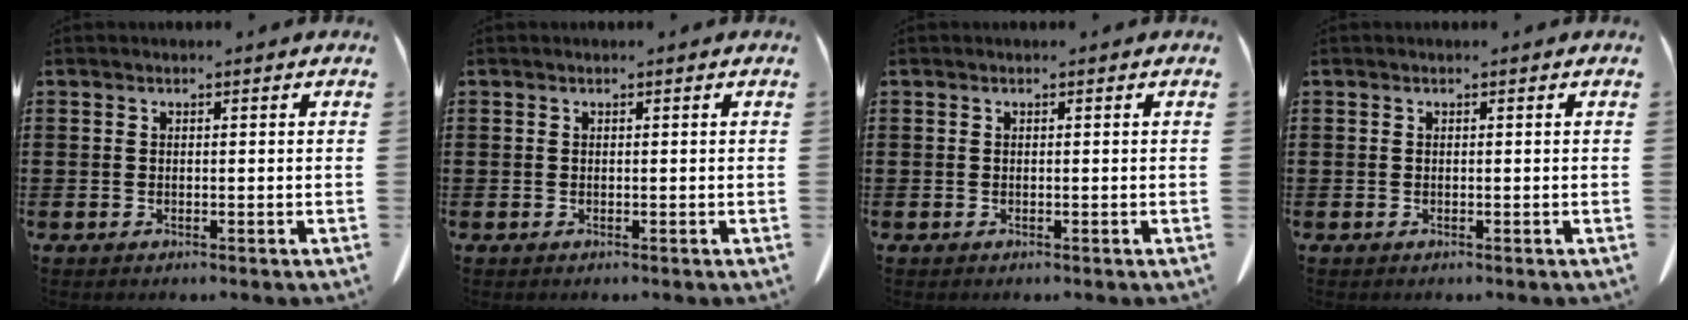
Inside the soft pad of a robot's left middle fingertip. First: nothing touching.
{"total": 0.0}
{"total": 0.0}
{"total": 0.0}